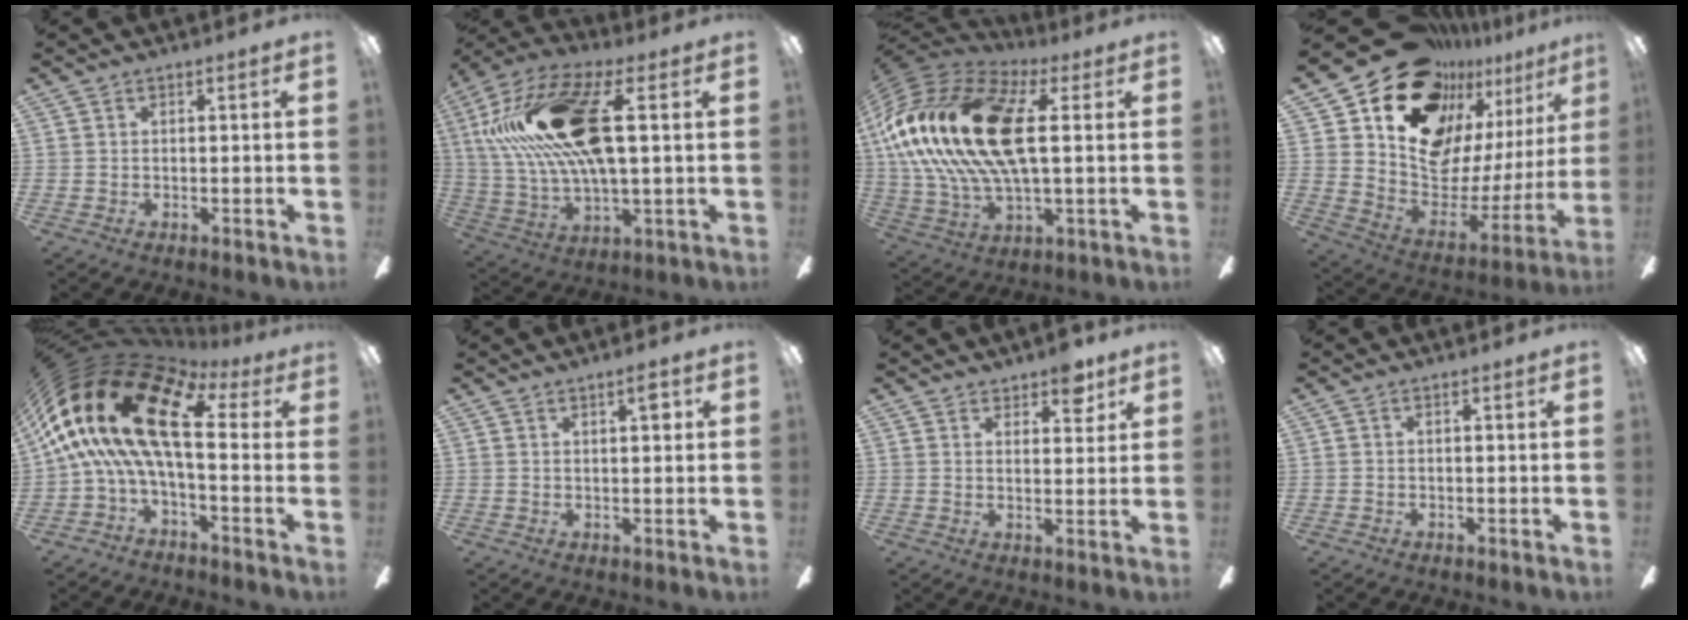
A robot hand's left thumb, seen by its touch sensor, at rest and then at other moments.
{"total": 24.8, "force": [6.2, 10.6, 21.6], "torque": [-0.434, 0.000, 0.101]}
{"total": 25.5, "force": [3.5, 12.5, 22.0], "torque": [-0.467, 0.002, 0.057]}
{"total": 17.6, "force": [13.9, 9.5, 5.2], "torque": [-0.092, -0.122, 0.261]}
{"total": 24.7, "force": [5.0, 11.5, 21.3], "torque": [-0.461, -0.033, 0.084]}
{"total": 3.3, "force": [1.6, 1.0, 2.7], "torque": [-0.033, -0.004, 0.020]}
{"total": 5.8, "force": [4.4, 2.6, 2.7], "torque": [-0.023, -0.021, 0.074]}
{"total": 0.0}